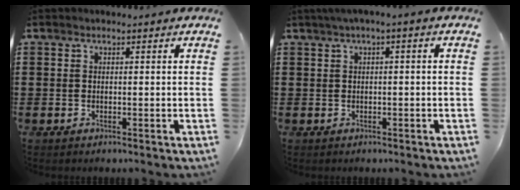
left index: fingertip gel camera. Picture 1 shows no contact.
{"total": 1.5, "force": [-0.5, 0.2, 1.4], "torque": [-0.021, -0.001, -0.011]}